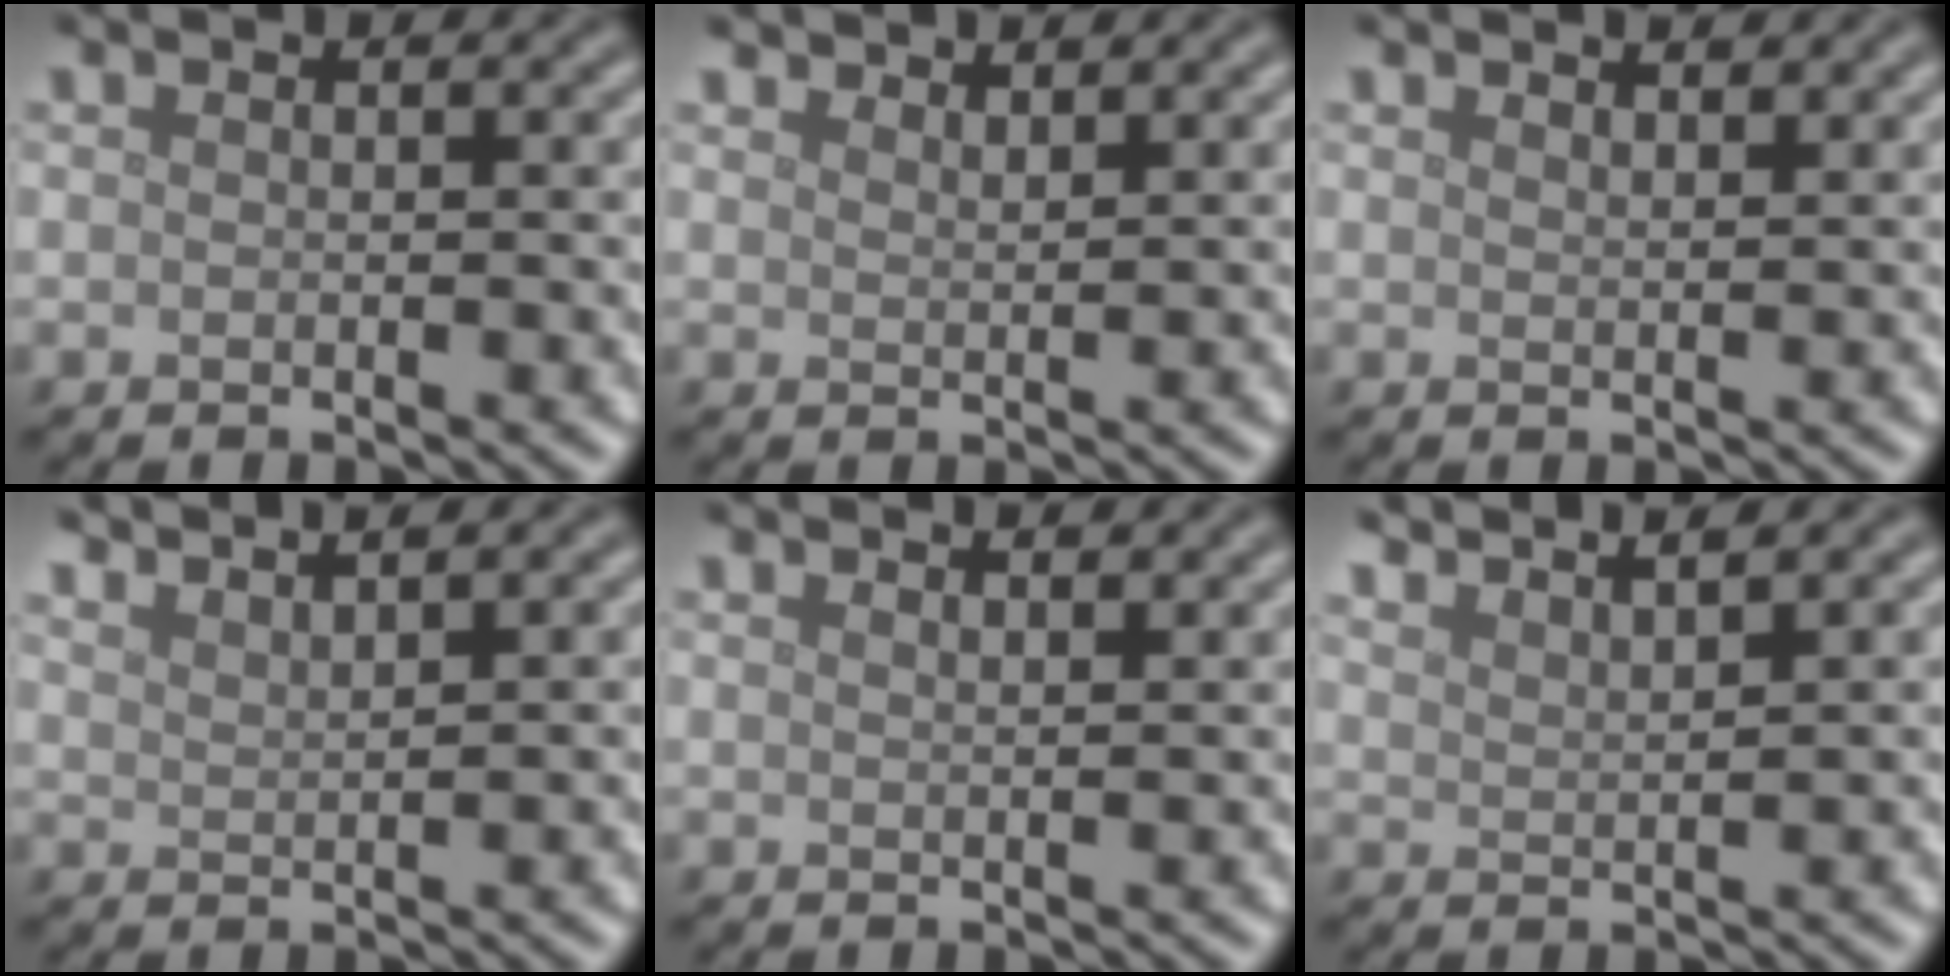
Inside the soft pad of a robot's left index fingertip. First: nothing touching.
{"total": 3.1, "force": [3.0, 0.5, 0.8], "torque": [-0.010, 0.001, 0.043]}
{"total": 1.8, "force": [1.7, 0.3, 0.5], "torque": [-0.008, 0.001, 0.027]}
{"total": 3.8, "force": [3.5, 0.8, 1.4], "torque": [0.001, 0.012, 0.034]}
{"total": 1.6, "force": [1.4, 0.4, 0.6], "torque": [-0.008, 0.003, 0.014]}
{"total": 4.8, "force": [4.3, 1.0, 1.8], "torque": [-0.007, 0.018, 0.043]}